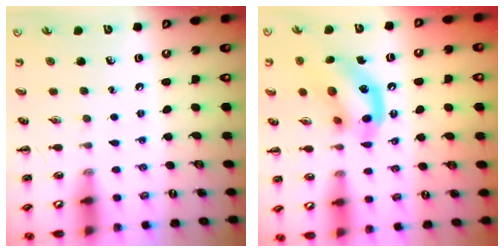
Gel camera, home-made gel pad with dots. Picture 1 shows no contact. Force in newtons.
{"total": 14.5, "press": 14.3, "slide": 2.7}